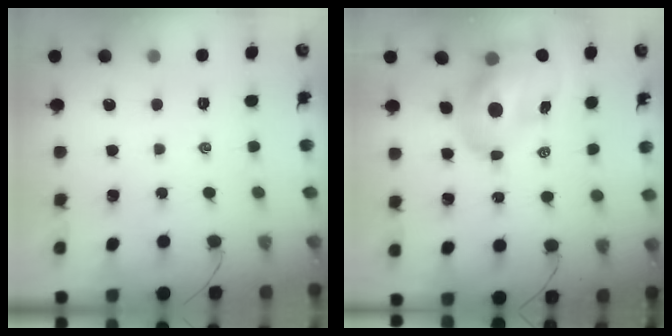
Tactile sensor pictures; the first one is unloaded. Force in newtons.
{"total": 10.4, "press": 10.0, "slide": 3.1}